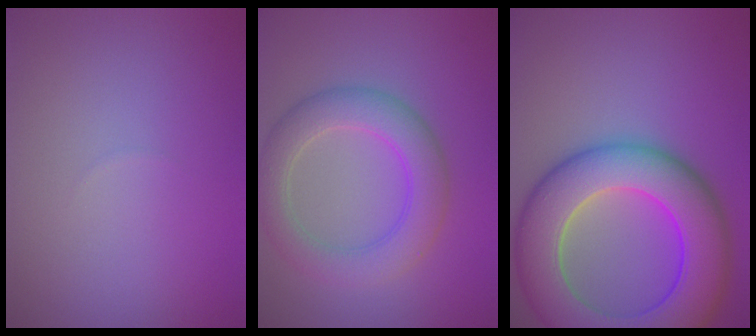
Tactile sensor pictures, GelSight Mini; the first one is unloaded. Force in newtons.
{"total": 4.7, "press": 4.7, "slide": 0.2}
{"total": 11.6, "press": 11.6, "slide": 0.5}